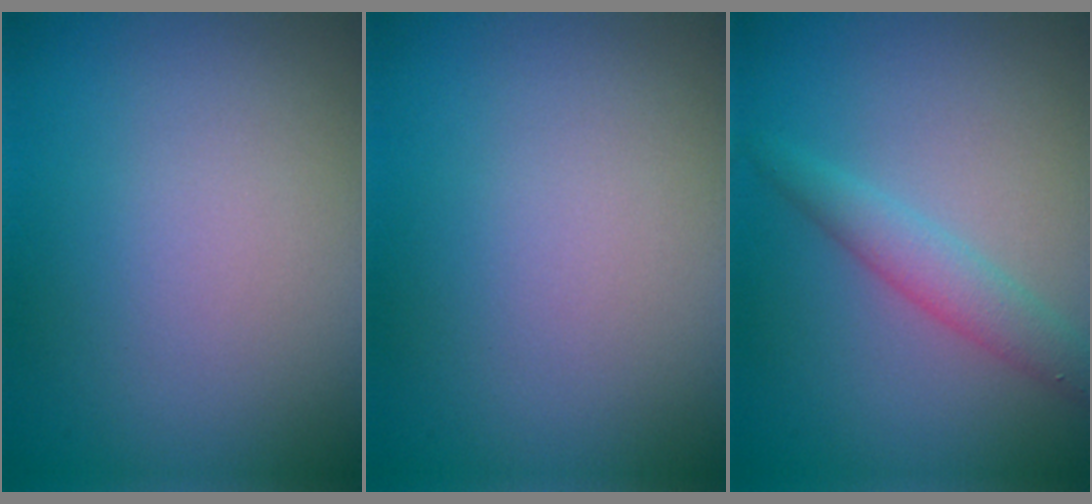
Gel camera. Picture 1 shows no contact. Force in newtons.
{"total": 0.0}
{"total": 2.8, "press": 2.8, "slide": 0.0}